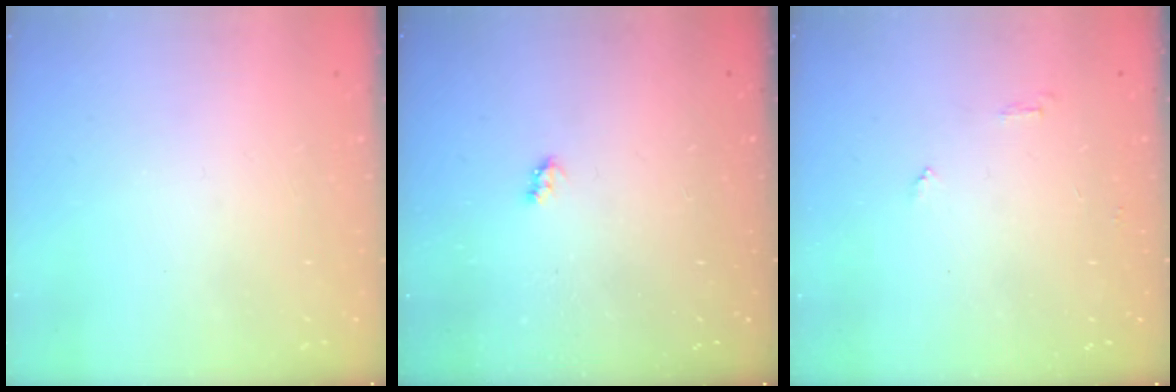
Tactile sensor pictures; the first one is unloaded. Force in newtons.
{"total": 2.6, "press": 2.6, "slide": 0.4}
{"total": 3.9, "press": 3.9, "slide": 0.4}